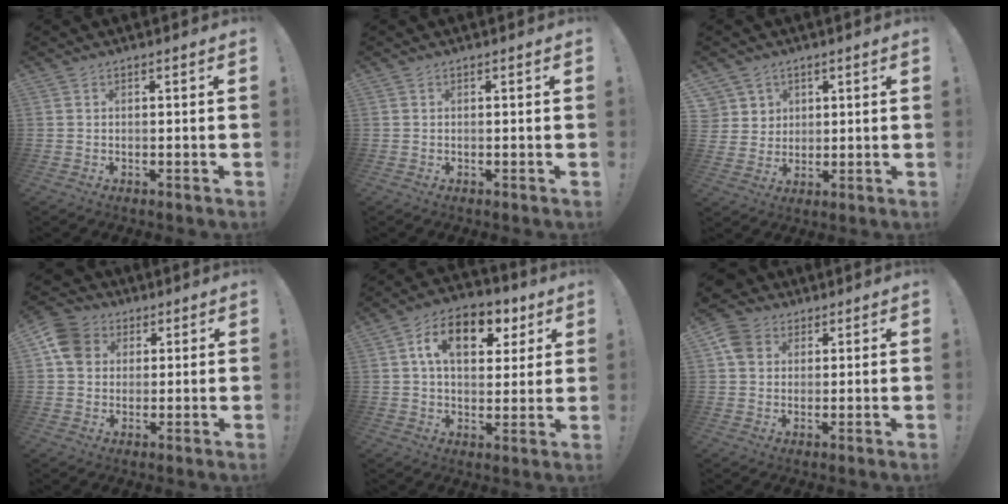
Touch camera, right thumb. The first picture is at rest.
{"total": 0.0}
{"total": 5.5, "force": [3.1, 4.5, 0.3], "torque": [-0.002, -0.027, 0.062]}
{"total": 10.0, "force": [3.4, 8.5, 3.9], "torque": [-0.053, -0.008, 0.070]}
{"total": 14.3, "force": [5.8, 8.9, 9.5], "torque": [-0.134, -0.020, 0.100]}
{"total": 7.7, "force": [3.5, 6.4, 2.6], "torque": [-0.044, -0.007, 0.071]}